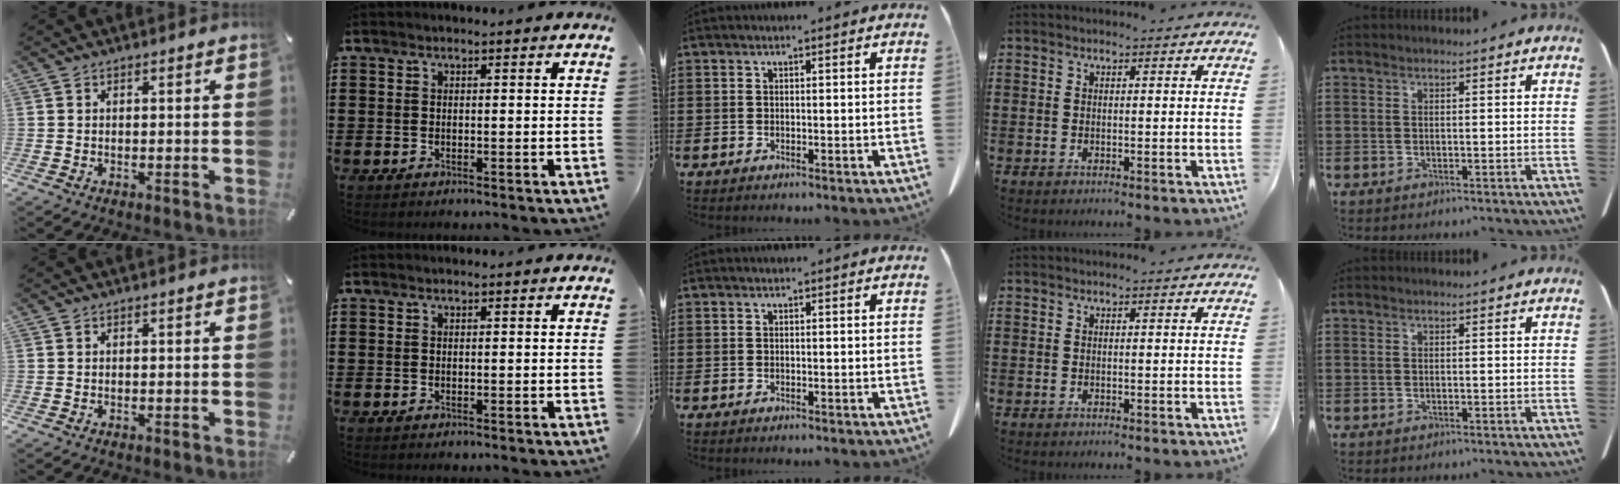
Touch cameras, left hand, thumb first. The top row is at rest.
{}